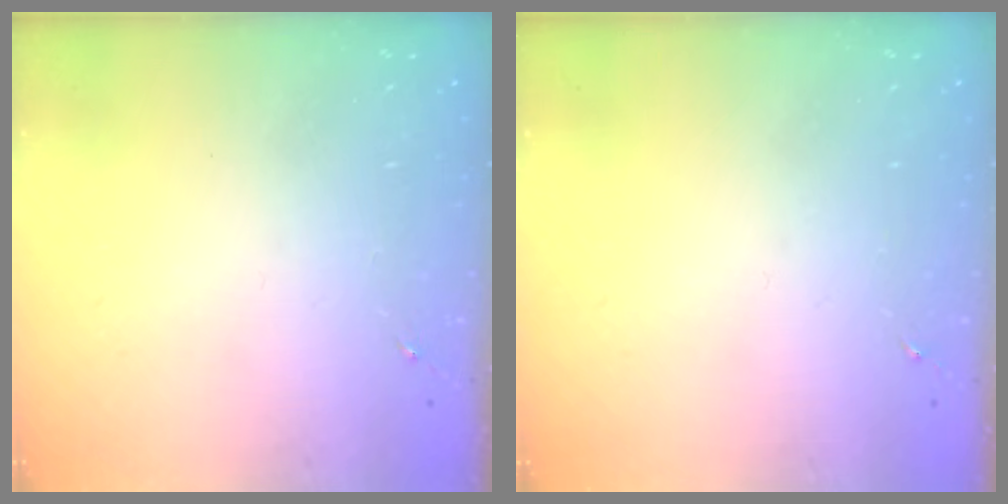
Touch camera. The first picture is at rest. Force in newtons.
{"total": 0.0}